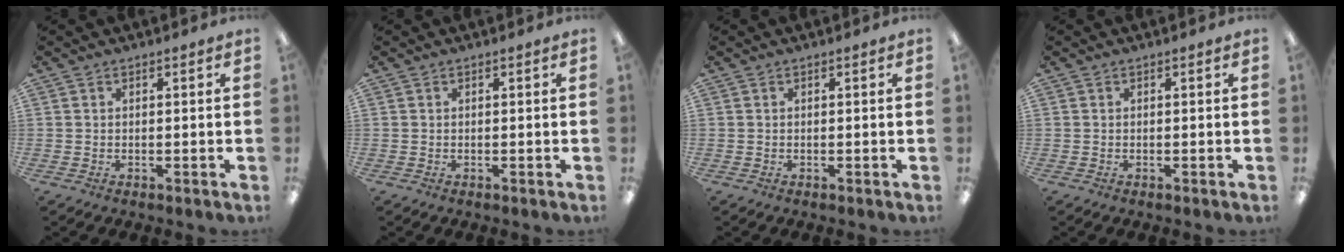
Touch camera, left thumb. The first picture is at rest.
{"total": 0.0}
{"total": 0.0}
{"total": 0.0}